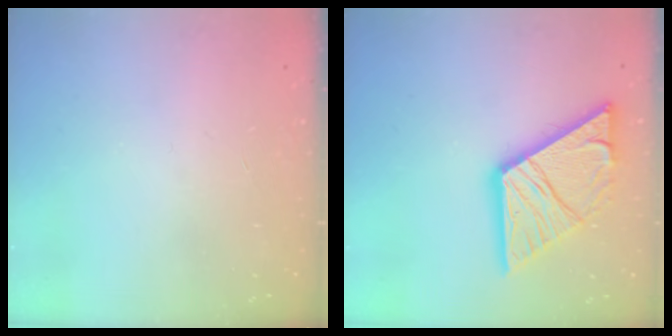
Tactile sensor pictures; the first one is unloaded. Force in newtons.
{"total": 20.1, "press": 20.0, "slide": 2.1}